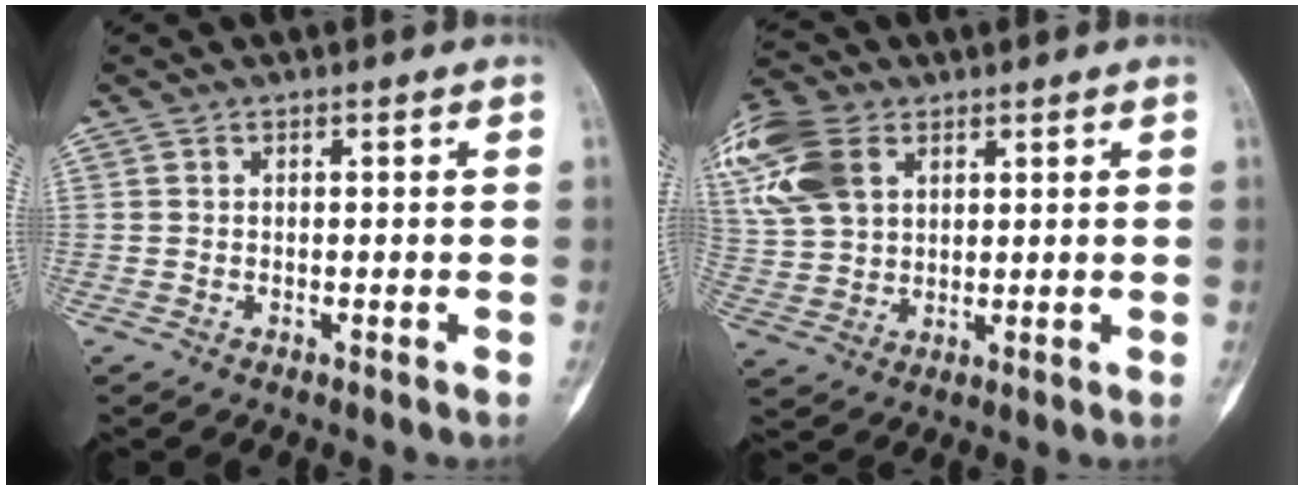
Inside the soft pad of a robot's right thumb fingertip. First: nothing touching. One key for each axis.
{"total": 16.8, "fx": 7.1, "fy": 11.8, "fz": 9.6, "tx": -0.226, "ty": 0.008, "tz": 0.138}